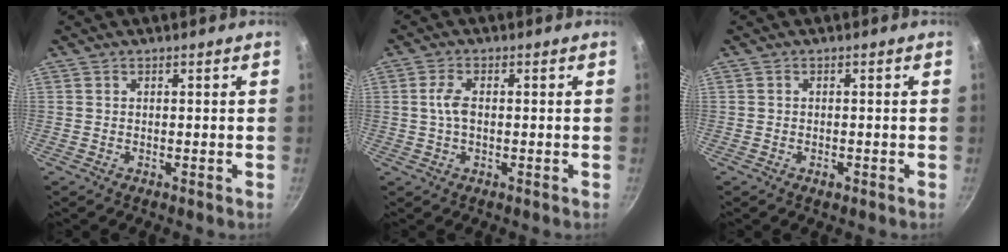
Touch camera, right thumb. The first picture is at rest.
{"total": 3.7, "force": [0.2, 2.0, 3.1], "torque": [-0.064, 0.007, 0.000]}
{"total": 1.2, "force": [-0.7, 0.7, 0.8], "torque": [-0.010, 0.003, -0.011]}